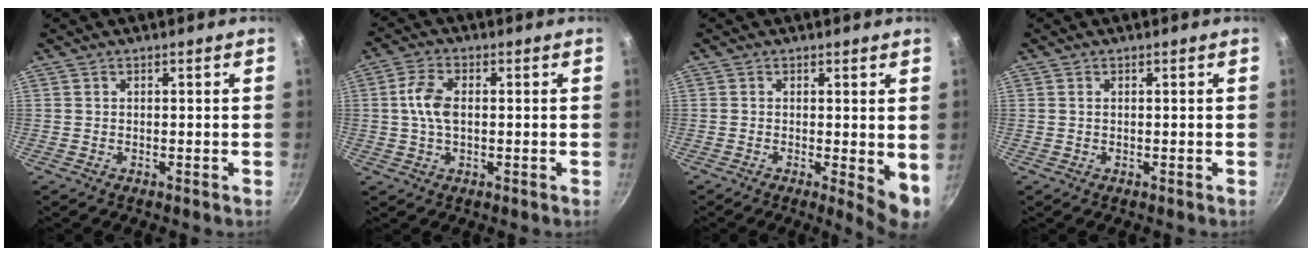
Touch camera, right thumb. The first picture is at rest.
{"total": 6.0, "force": [0.3, 3.5, 4.9], "torque": [-0.097, 0.013, 0.001]}
{"total": 5.7, "force": [-0.1, 1.7, 5.4], "torque": [-0.065, -0.011, 0.000]}
{"total": 0.0}